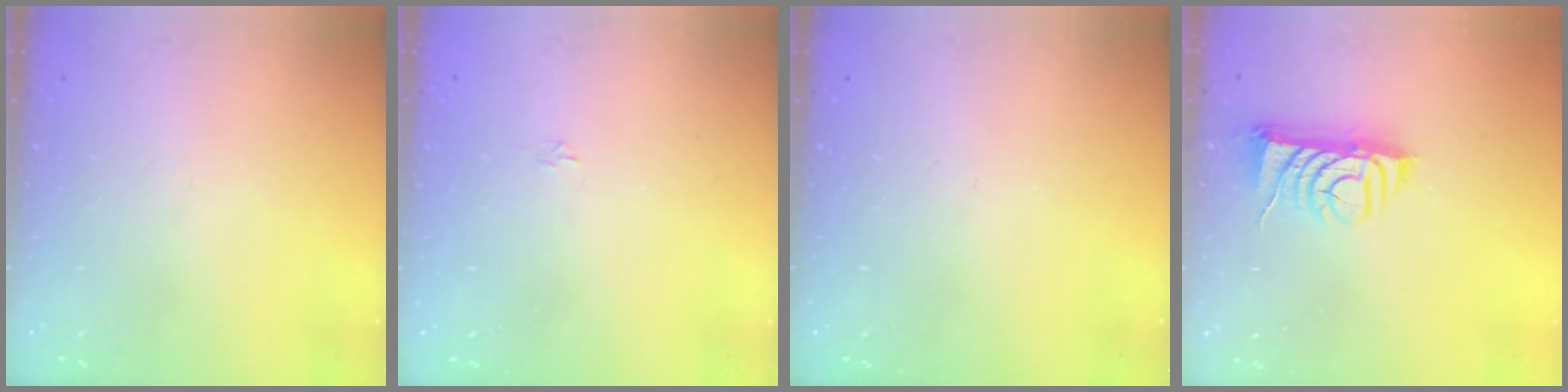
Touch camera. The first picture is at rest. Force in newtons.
{"total": 1.8, "press": 1.8, "slide": 0.2}
{"total": 0.0}
{"total": 8.3, "press": 8.2, "slide": 1.2}